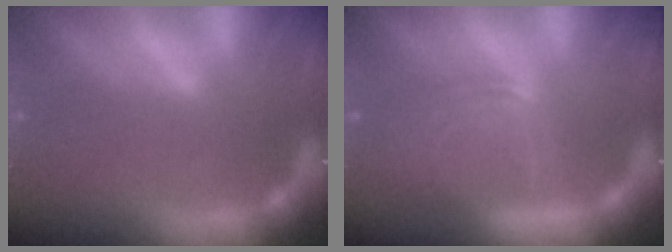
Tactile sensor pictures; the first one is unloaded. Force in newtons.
{"total": 6.5}